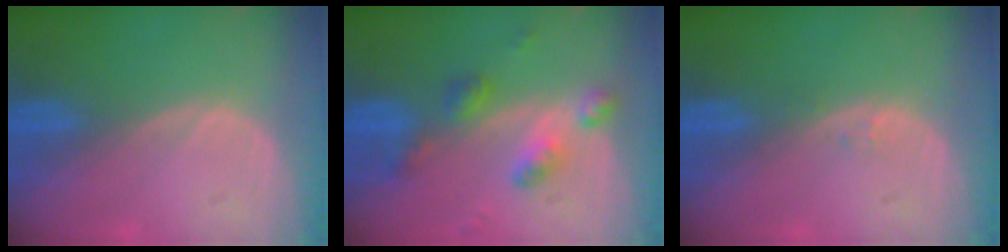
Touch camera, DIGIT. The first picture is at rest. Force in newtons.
{"total": 6.1, "press": 5.4, "slide": 2.9}
{"total": 0.6, "press": 0.6, "slide": 0.1}